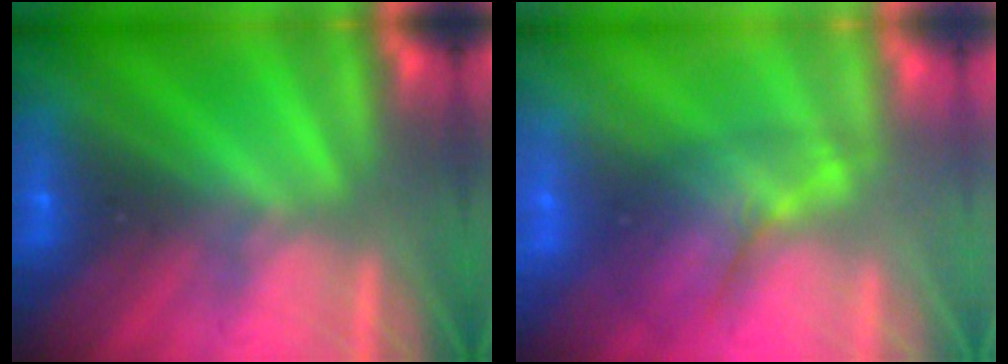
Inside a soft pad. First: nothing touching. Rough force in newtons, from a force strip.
{"total": 2.4}